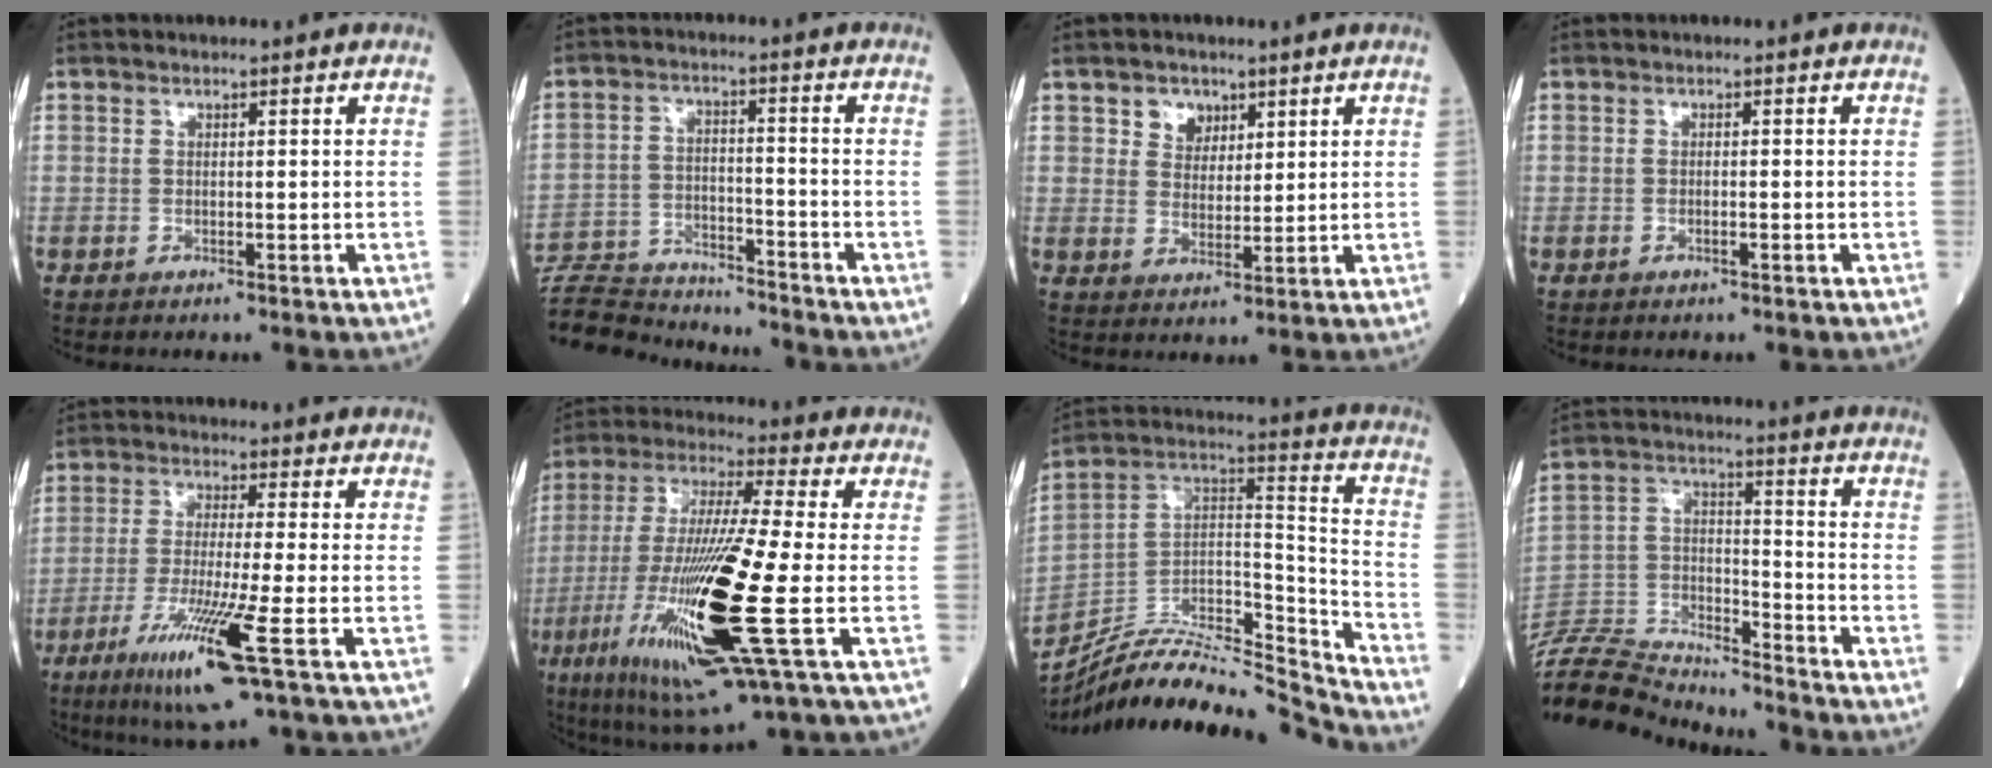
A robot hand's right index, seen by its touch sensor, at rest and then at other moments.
{"total": 11.9, "force": [-11.7, 1.3, 1.6], "torque": [-0.026, 0.013, -0.204]}
{"total": 4.0, "force": [2.2, 3.1, 1.3], "torque": [-0.019, 0.004, 0.041]}
{"total": 0.9, "force": [-0.4, 0.1, 0.9], "torque": [-0.018, 0.000, -0.005]}
{"total": 11.7, "force": [-5.4, -0.6, 10.3], "torque": [-0.205, -0.035, -0.099]}
{"total": 22.8, "force": [-6.3, 1.2, 21.9], "torque": [-0.464, -0.046, -0.115]}
{"total": 21.6, "force": [-20.8, 1.4, 5.4], "torque": [-0.104, 0.043, -0.347]}
{"total": 17.3, "force": [-17.0, 1.9, 2.4], "torque": [-0.061, 0.031, -0.294]}